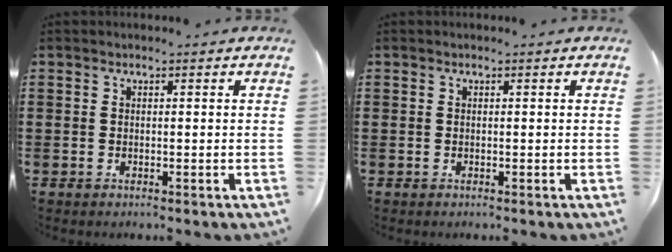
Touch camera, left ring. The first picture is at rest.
{"total": 0.0}